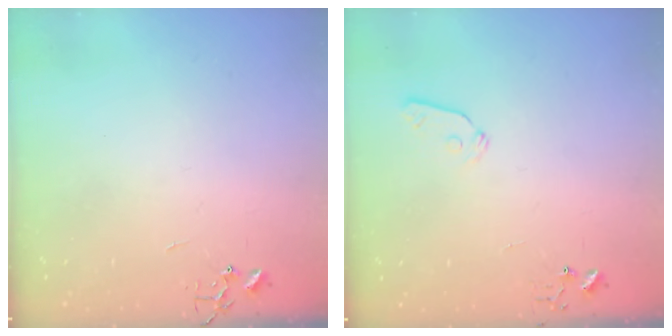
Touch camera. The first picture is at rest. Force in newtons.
{"total": 6.0, "press": 5.9, "slide": 0.9}